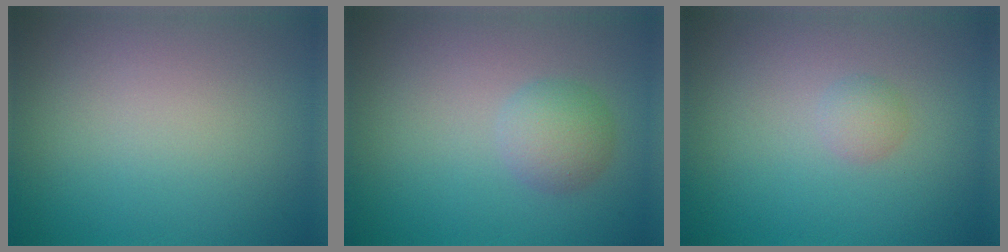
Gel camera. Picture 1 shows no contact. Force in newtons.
{"total": 2.4, "press": 2.4, "slide": 0.0}
{"total": 1.1, "press": 1.1, "slide": 0.0}